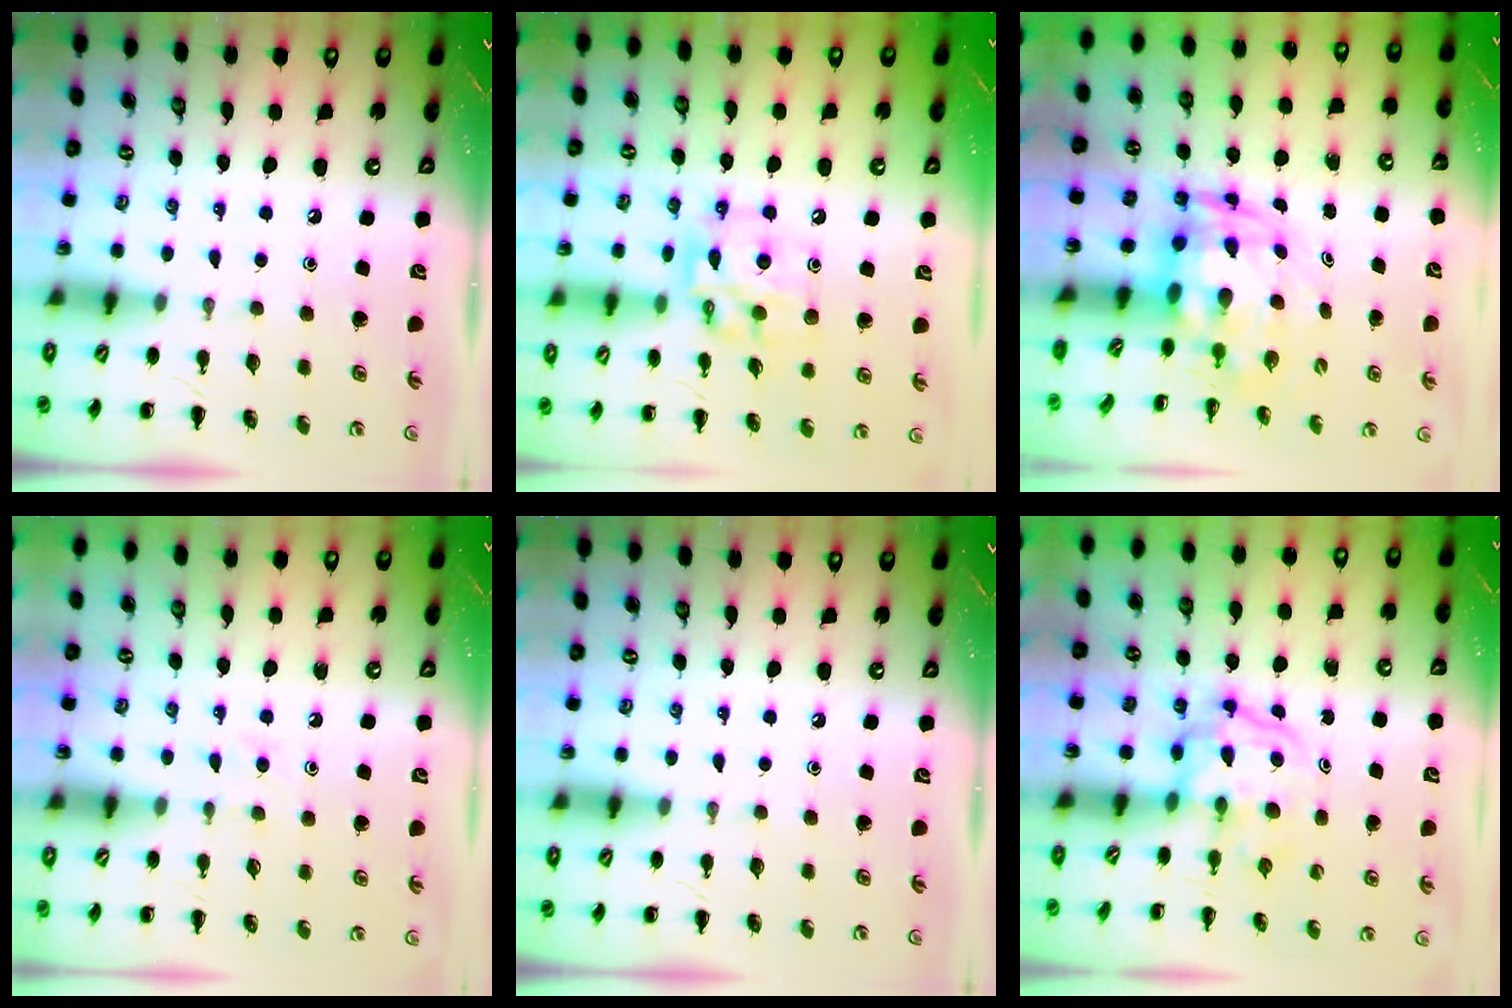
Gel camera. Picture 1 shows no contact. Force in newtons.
{"total": 13.8, "press": 13.6, "slide": 2.3}
{"total": 3.7, "press": 3.6, "slide": 1.0}
{"total": 2.6, "press": 2.5, "slide": 0.9}
{"total": 0.0}
{"total": 3.8, "press": 3.8, "slide": 0.4}